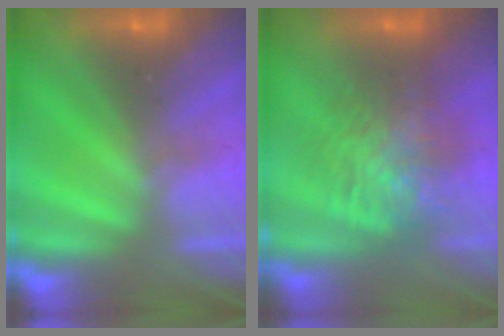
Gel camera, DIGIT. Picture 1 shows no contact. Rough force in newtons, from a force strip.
{"total": 9.1}